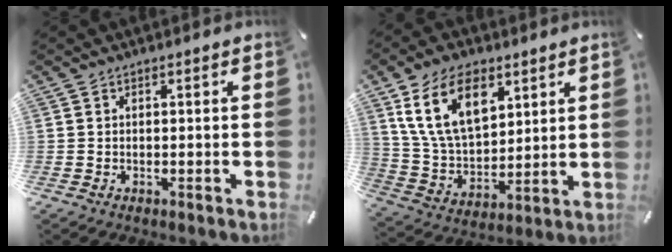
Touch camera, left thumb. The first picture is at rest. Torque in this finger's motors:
{"motor_torque": [2.55, 2.13, 1.64, -1.13, 0.20]}